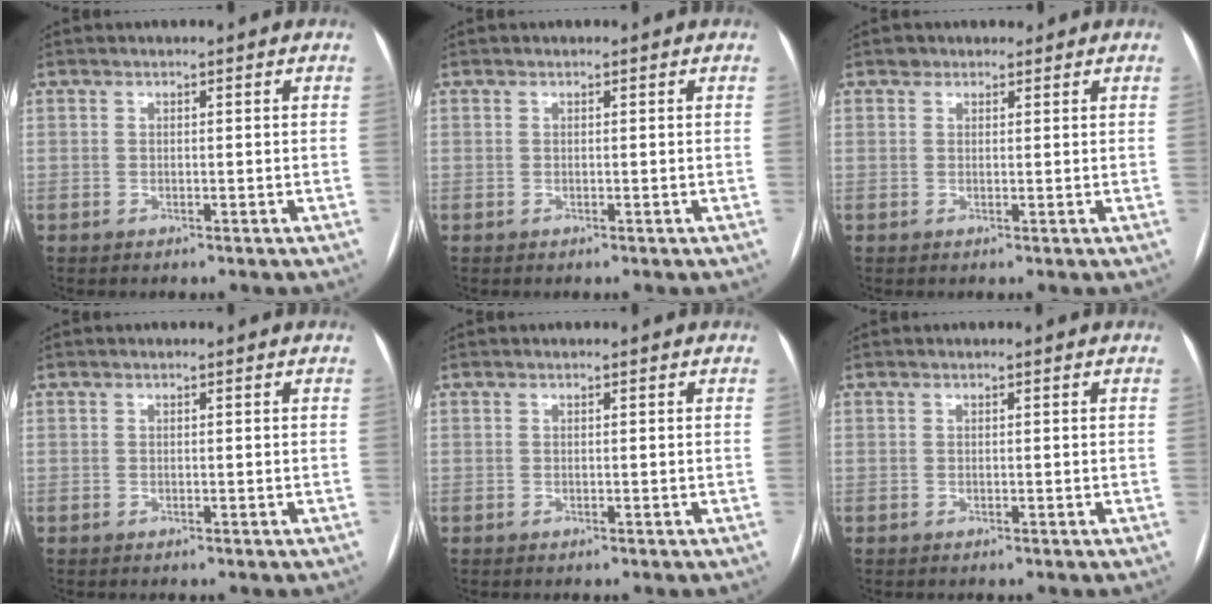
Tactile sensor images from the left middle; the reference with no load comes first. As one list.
[{"total": 0.0}, {"total": 1.4, "force": [1.0, 1.0, -0.1], "torque": [0.006, 0.011, 0.012]}, {"total": 0.0}, {"total": 0.0}, {"total": 0.0}]